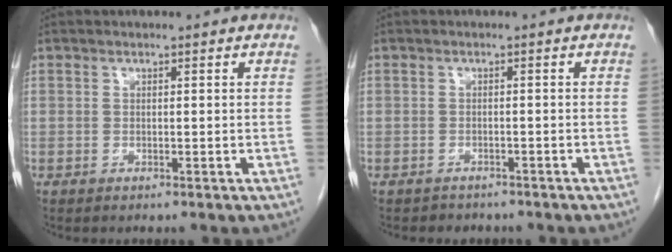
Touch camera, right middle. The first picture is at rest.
{"total": 2.8, "force": [-2.4, 1.4, 0.2], "torque": [-0.012, 0.003, -0.031]}